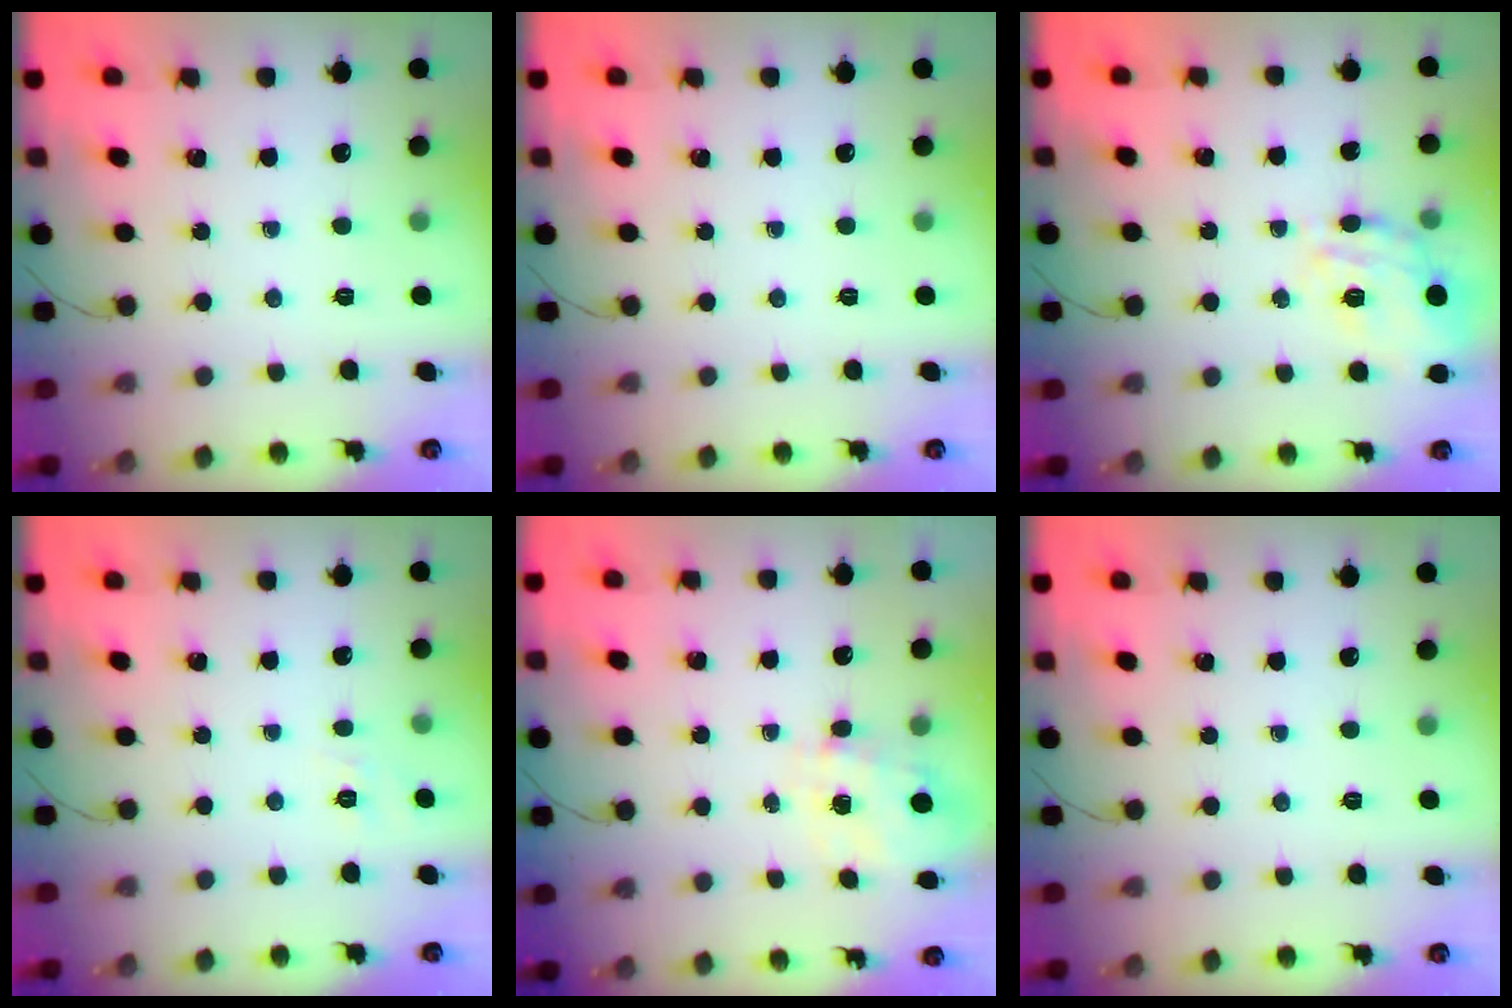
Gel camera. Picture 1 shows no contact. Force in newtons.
{"total": 0.0}
{"total": 15.5, "press": 15.4, "slide": 1.4}
{"total": 1.9, "press": 1.3, "slide": 1.4}
{"total": 0.7, "press": 0.4, "slide": 0.6}
{"total": 0.0}